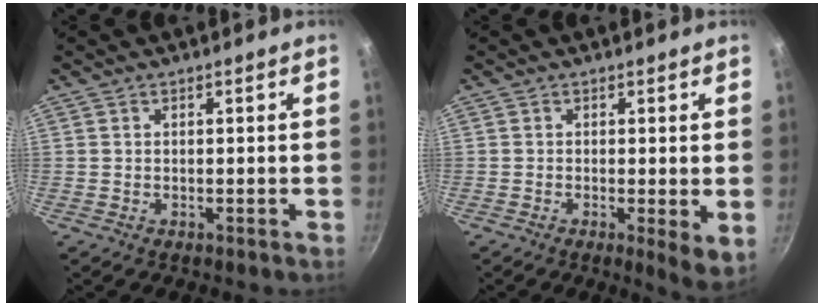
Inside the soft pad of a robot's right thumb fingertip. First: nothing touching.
{"total": 3.9, "force": [-0.5, 0.3, 3.9], "torque": [-0.049, -0.019, -0.005]}